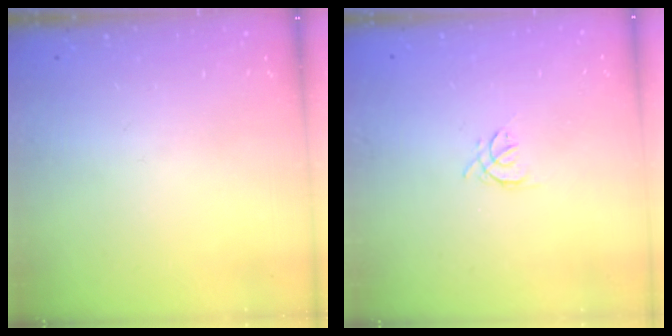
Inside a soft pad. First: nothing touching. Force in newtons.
{"total": 2.4, "press": 2.3, "slide": 0.6}